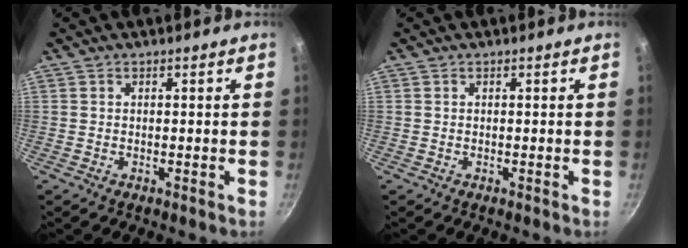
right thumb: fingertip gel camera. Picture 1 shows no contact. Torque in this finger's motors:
{"motor_torque": [0.00, 0.00, 0.03, 0.02, 0.00]}